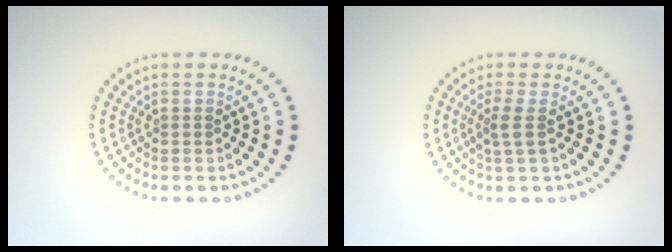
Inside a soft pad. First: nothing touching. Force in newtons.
{"total": 1.6, "press": 1.4, "slide": 0.8}